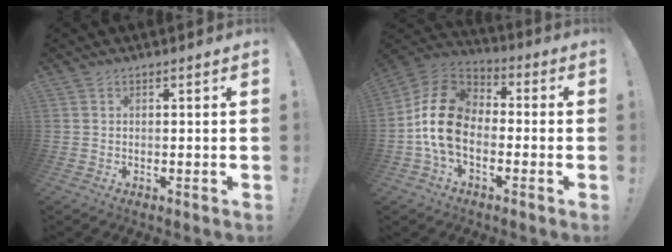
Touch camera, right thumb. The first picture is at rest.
{"total": 16.3, "force": [-2.3, 11.2, 11.6], "torque": [-0.222, 0.035, -0.030]}